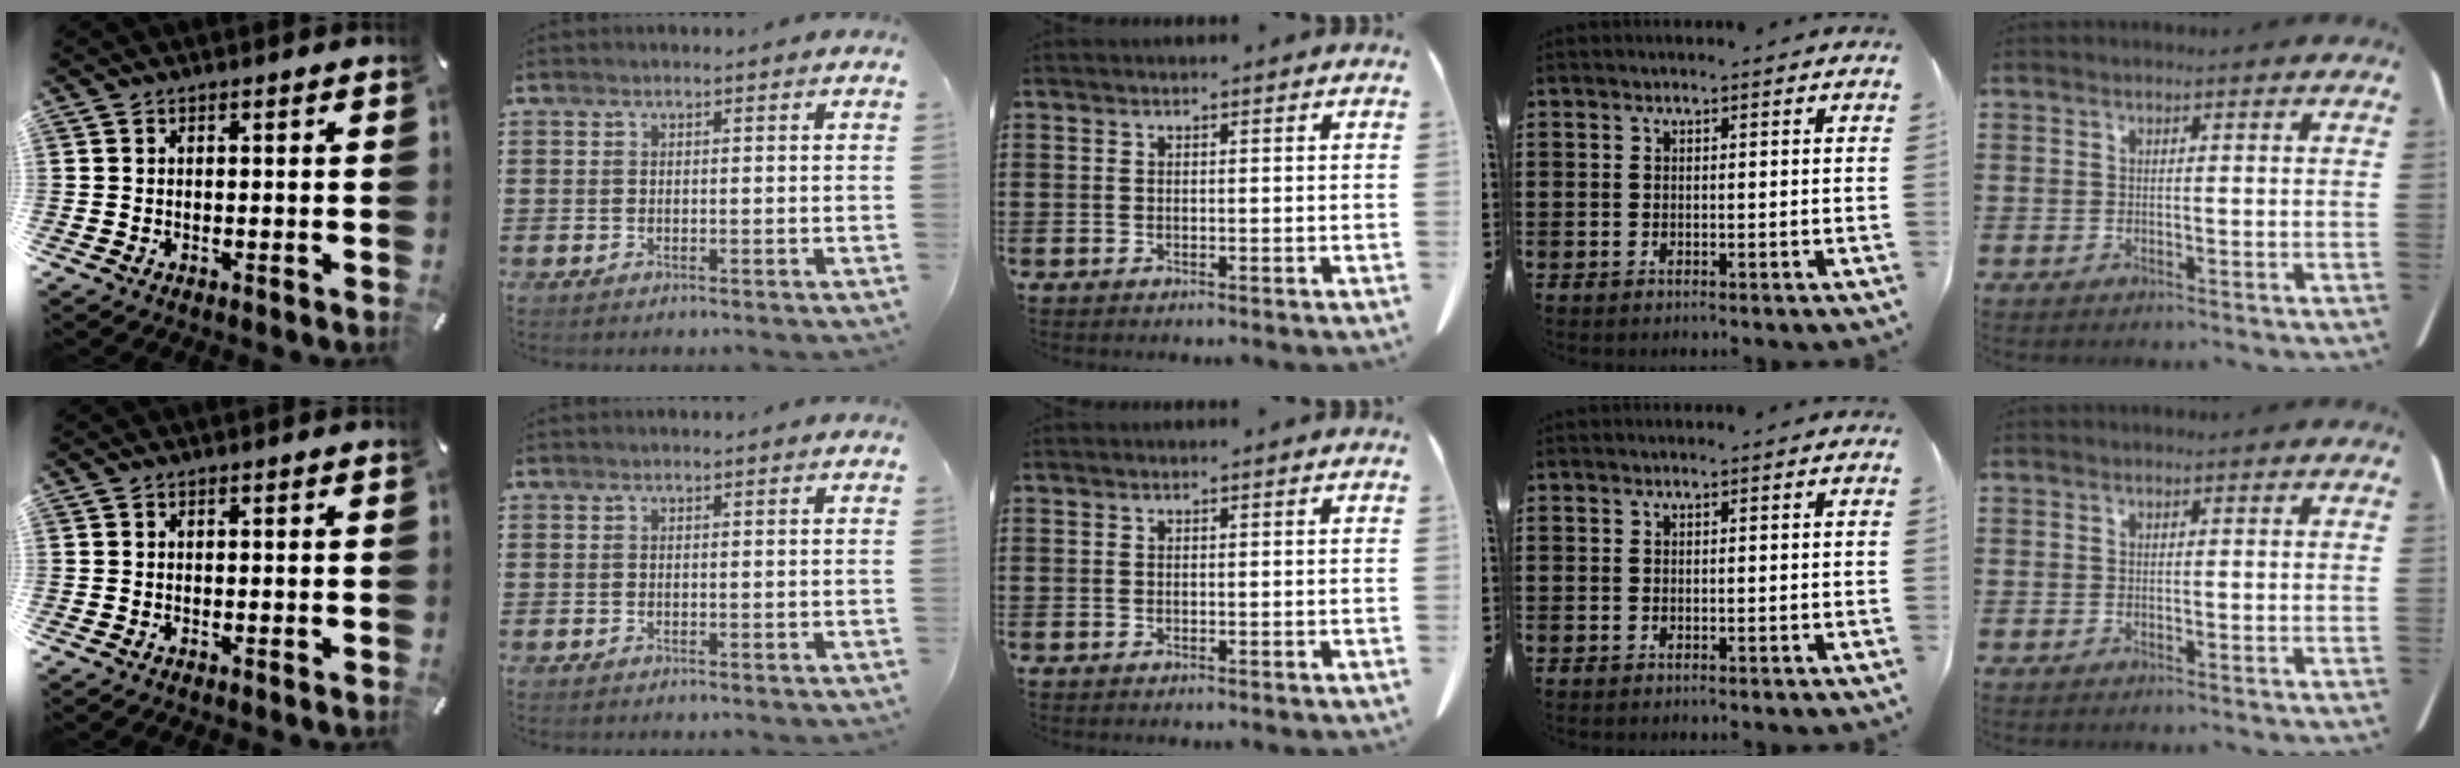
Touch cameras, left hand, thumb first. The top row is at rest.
{}